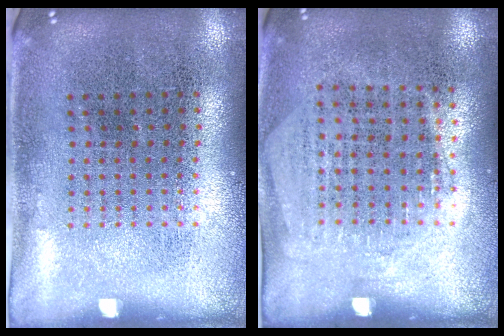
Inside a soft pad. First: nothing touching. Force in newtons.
{"total": 1.3, "press": 1.1, "slide": 0.6}